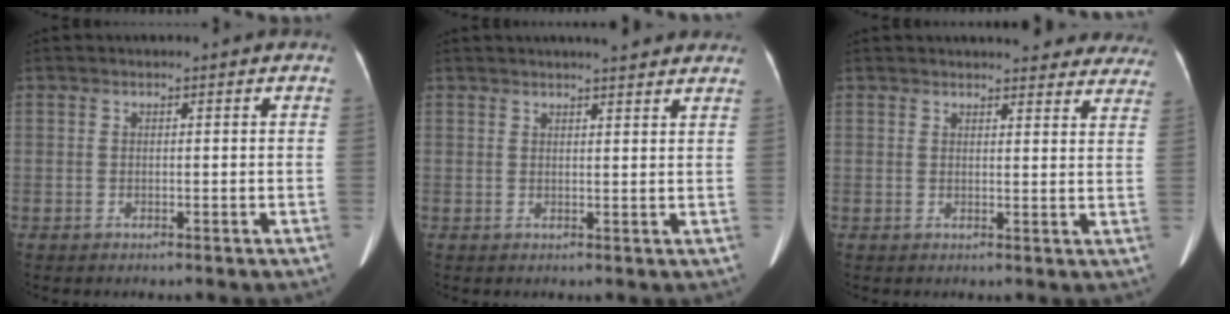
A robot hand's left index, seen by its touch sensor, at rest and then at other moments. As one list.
[{"total": 7.4, "force": [6.4, 0.9, 3.5], "torque": [-0.042, 0.014, 0.069]}, {"total": 16.8, "force": [15.6, 4.0, 4.7], "torque": [-0.028, -0.024, 0.157]}]